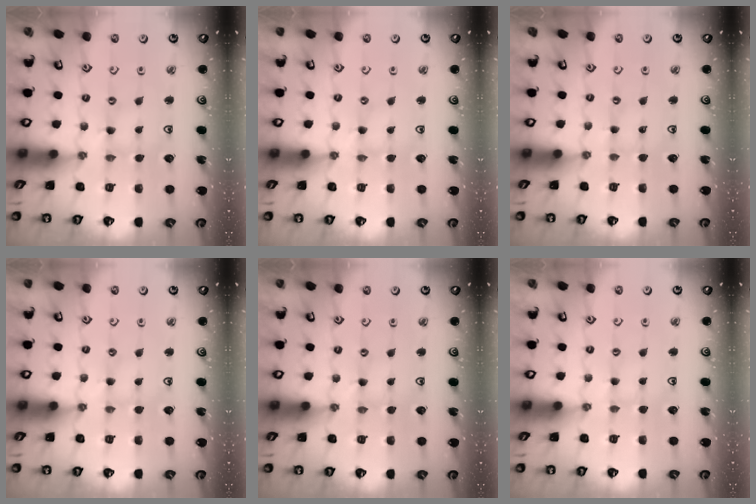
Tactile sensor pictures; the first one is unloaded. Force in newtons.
{"total": 0.8, "press": 0.8, "slide": 0.2}
{"total": 0.5, "press": 0.5, "slide": 0.1}
{"total": 1.0, "press": 1.0, "slide": 0.3}
{"total": 1.3, "press": 1.2, "slide": 0.2}
{"total": 1.5, "press": 1.5, "slide": 0.3}